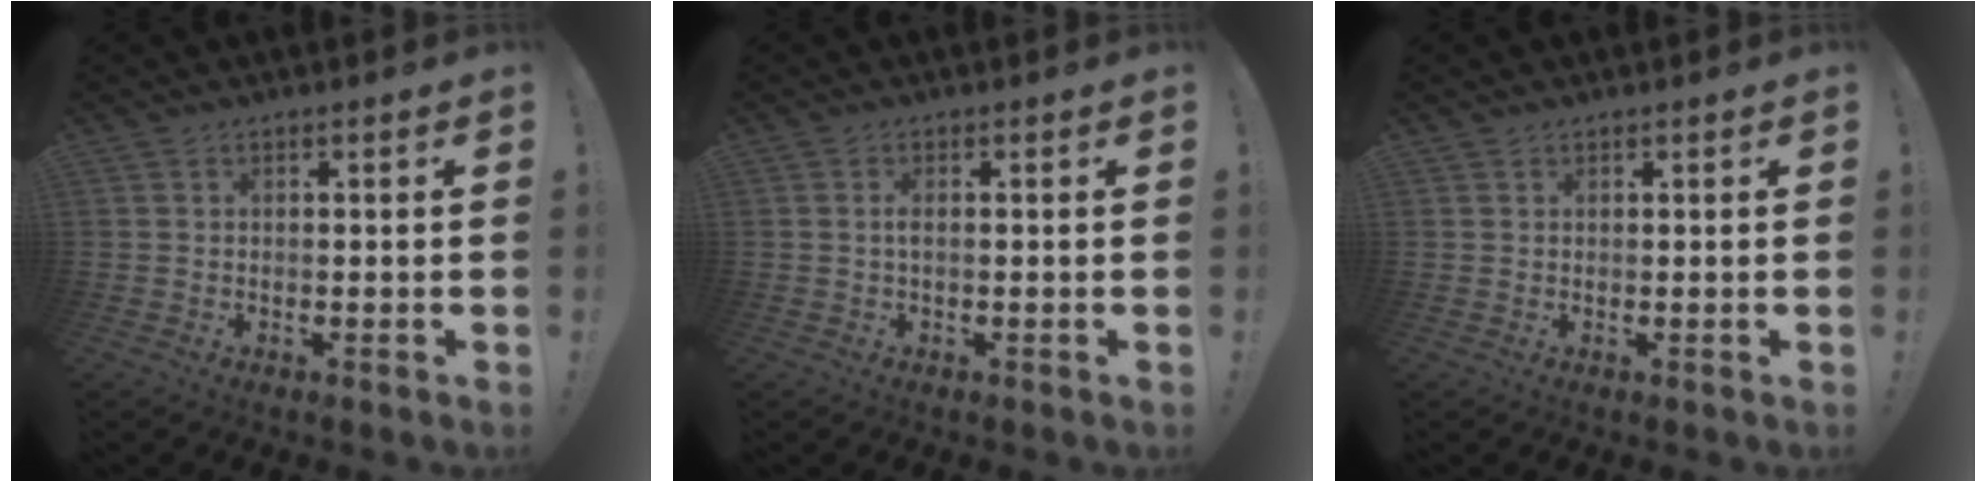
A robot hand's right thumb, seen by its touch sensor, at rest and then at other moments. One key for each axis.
{"total": 1.2, "fx": -0.1, "fy": 0.2, "fz": 1.2, "tx": -0.023, "ty": 0.002, "tz": -0.003}
{"total": 0.7, "fx": 0.5, "fy": 0.3, "fz": -0.1, "tx": 0.007, "ty": -0.002, "tz": 0.010}